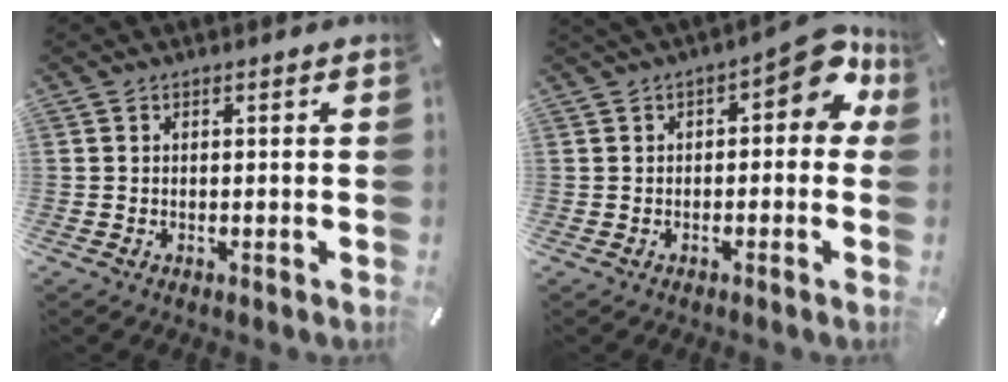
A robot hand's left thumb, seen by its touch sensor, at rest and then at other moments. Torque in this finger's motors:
{"motor_torque": [2.25, 2.50, 1.29, -1.24, 0.40]}